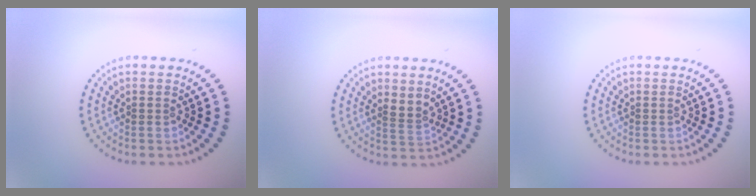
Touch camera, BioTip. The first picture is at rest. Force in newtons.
{"total": 1.7, "press": 1.2, "slide": 1.2}
{"total": 0.0}